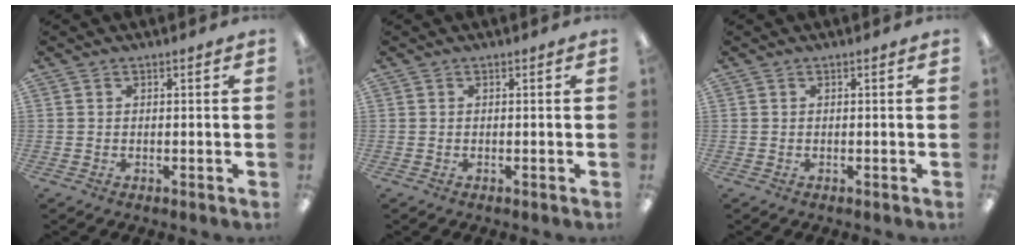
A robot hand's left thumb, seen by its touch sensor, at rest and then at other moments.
{"total": 0.0}
{"total": 0.0}